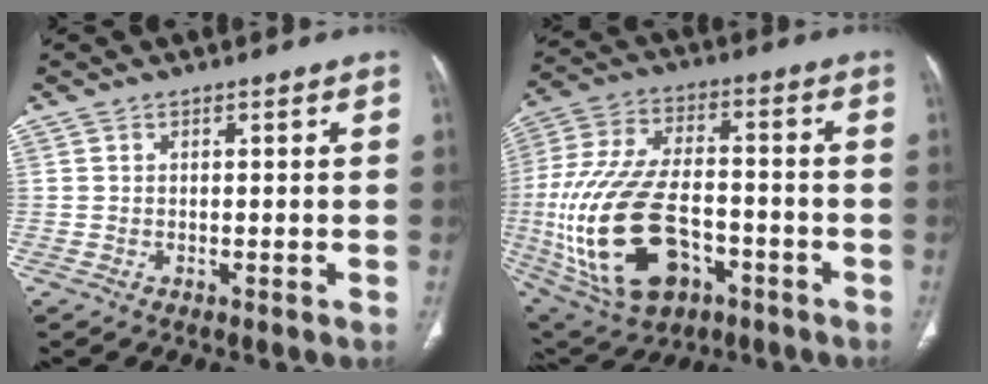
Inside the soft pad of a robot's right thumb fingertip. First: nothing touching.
{"total": 24.8, "force": [-6.9, 14.2, 19.0], "torque": [-0.406, 0.016, -0.100]}